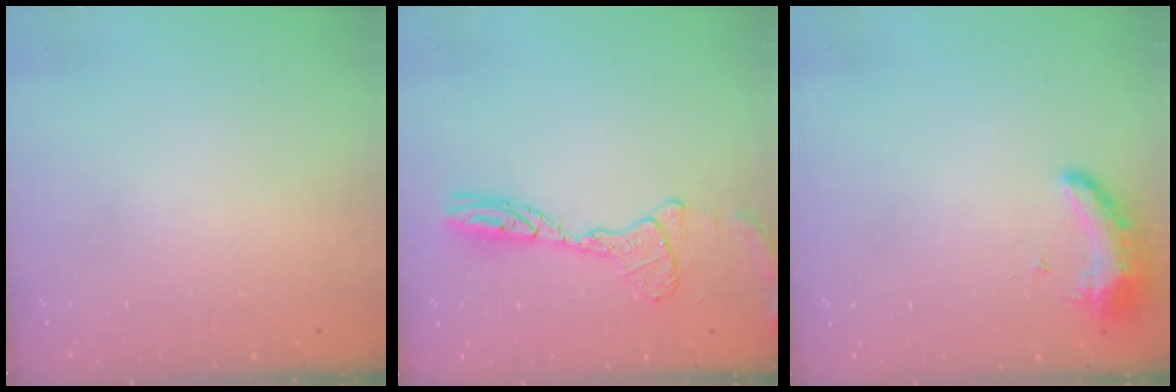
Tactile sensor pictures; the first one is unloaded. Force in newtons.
{"total": 12.1, "press": 12.0, "slide": 0.9}
{"total": 8.5, "press": 8.3, "slide": 1.6}